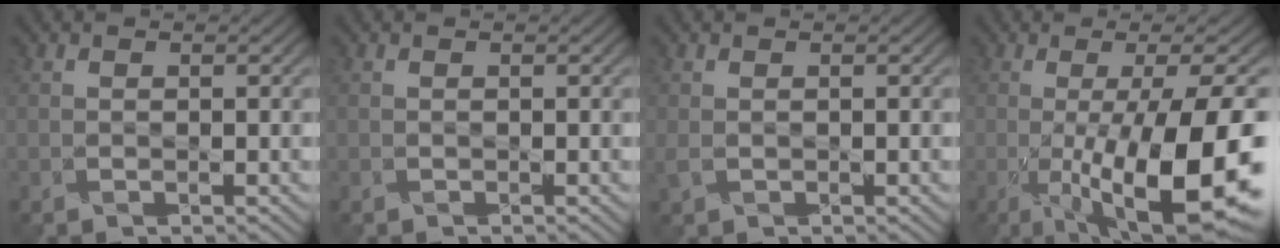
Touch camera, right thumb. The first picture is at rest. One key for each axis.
{"total": 0.0}
{"total": 0.7, "fx": 0.1, "fy": 0.6, "fz": 0.3, "tx": -0.011, "ty": -0.004, "tz": 0.003}
{"total": 15.6, "fx": -4.1, "fy": 3.8, "fz": 14.6, "tx": -0.216, "ty": -0.009, "tz": -0.058}